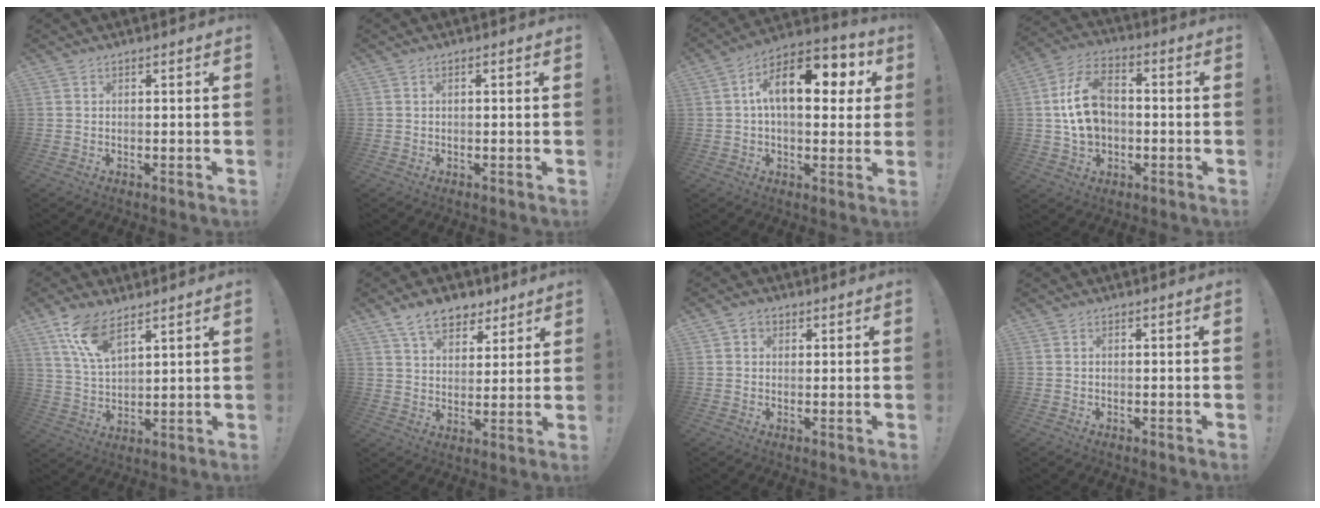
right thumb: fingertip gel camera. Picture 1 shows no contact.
{"total": 0.8, "force": [-0.3, 0.3, 0.7], "torque": [-0.017, 0.005, -0.005]}
{"total": 16.6, "force": [4.0, 8.5, 13.7], "torque": [-0.202, 0.001, 0.062]}
{"total": 12.6, "force": [-0.2, 9.2, 8.6], "torque": [-0.146, 0.013, -0.003]}
{"total": 10.6, "force": [7.4, 4.1, 6.4], "torque": [-0.127, -0.030, 0.139]}
{"total": 11.0, "force": [7.5, 6.5, 4.7], "torque": [-0.076, -0.038, 0.143]}
{"total": 2.0, "force": [0.6, 1.8, 0.8], "torque": [-0.015, 0.002, 0.011]}
{"total": 0.0}